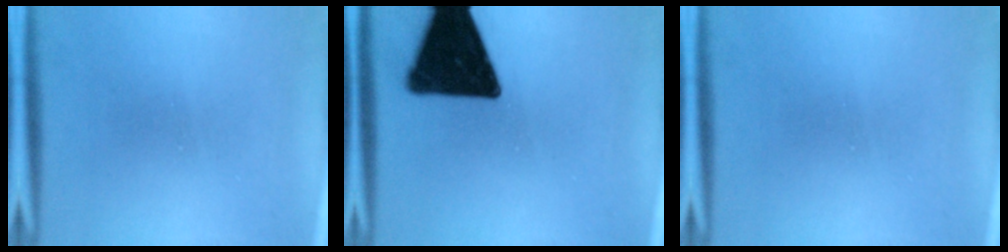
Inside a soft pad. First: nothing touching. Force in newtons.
{"total": 17.8}
{"total": 0.0}